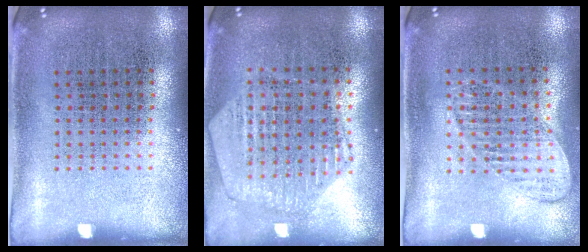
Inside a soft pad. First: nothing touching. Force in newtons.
{"total": 1.2, "press": 1.2, "slide": 0.1}
{"total": 1.0, "press": 1.0, "slide": 0.1}